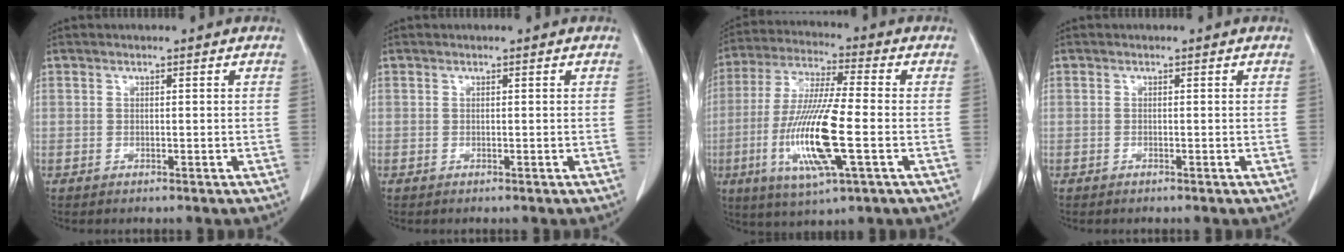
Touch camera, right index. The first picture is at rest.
{"total": 0.0}
{"total": 14.9, "force": [-3.6, 1.4, 14.4], "torque": [-0.297, -0.015, -0.066]}
{"total": 0.0}